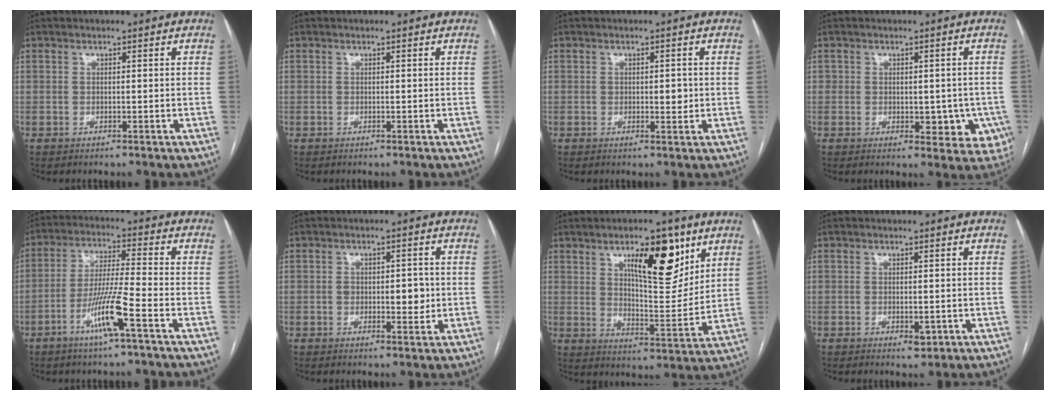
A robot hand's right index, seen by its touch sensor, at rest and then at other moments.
{"total": 0.0}
{"total": 2.1, "force": [0.0, 1.1, 1.8], "torque": [-0.023, 0.001, 0.002]}
{"total": 7.2, "force": [-1.4, 4.9, 5.2], "torque": [-0.036, 0.011, -0.009]}
{"total": 9.2, "force": [-4.5, -0.4, 8.1], "torque": [-0.157, -0.006, -0.087]}
{"total": 4.8, "force": [-0.2, 2.6, 4.0], "torque": [-0.053, 0.005, 0.001]}
{"total": 13.7, "force": [7.1, 4.2, 10.9], "torque": [-0.161, -0.003, 0.116]}
{"total": 2.0, "force": [-0.6, 1.0, 1.7], "torque": [-0.022, -0.002, -0.003]}